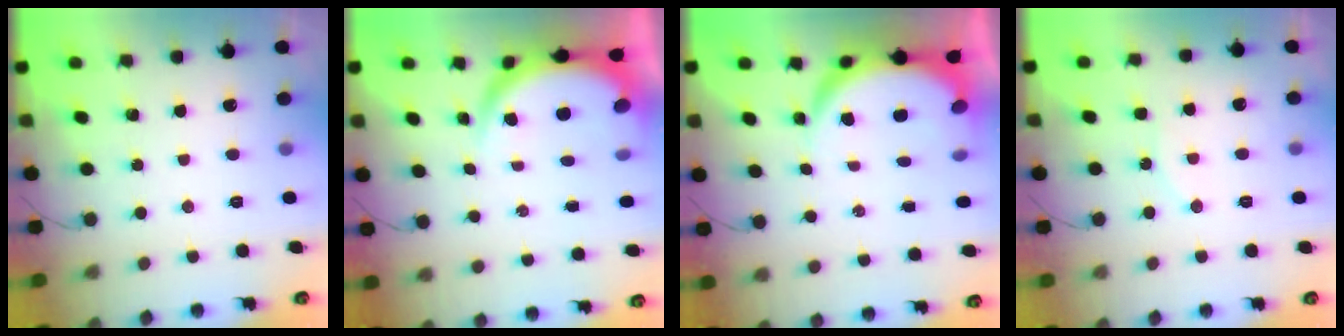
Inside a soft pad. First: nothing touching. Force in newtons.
{"total": 6.4, "press": 6.1, "slide": 1.6}
{"total": 8.0, "press": 8.0, "slide": 1.0}
{"total": 7.5, "press": 7.5, "slide": 0.3}